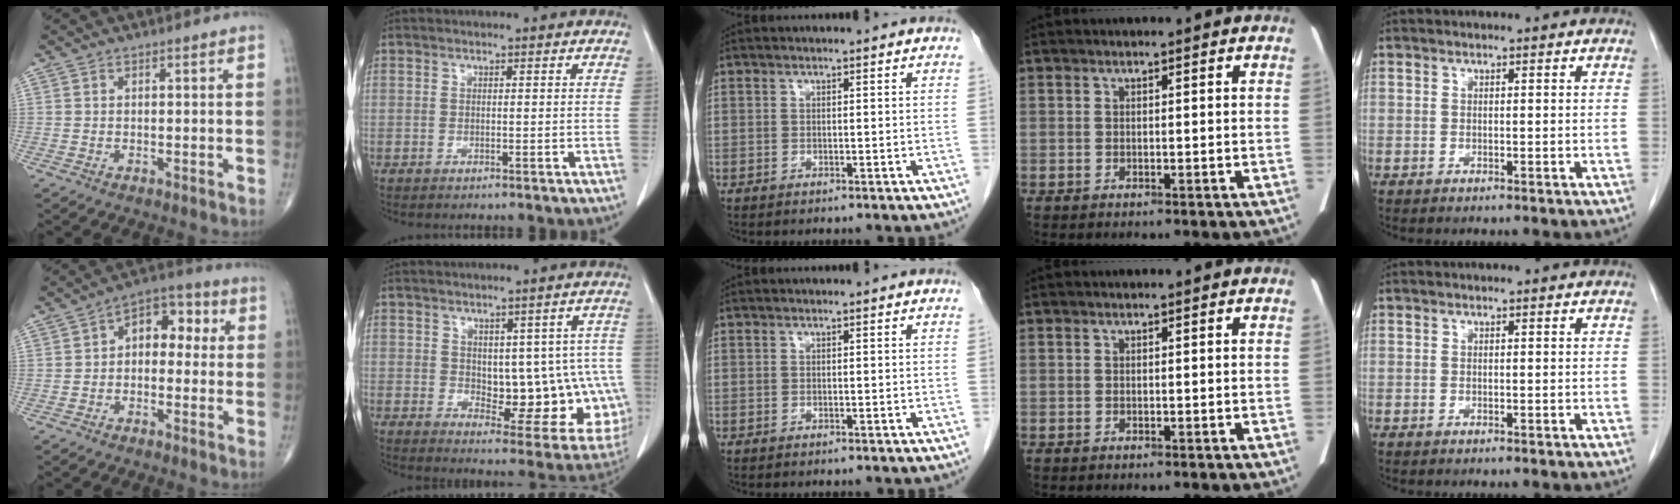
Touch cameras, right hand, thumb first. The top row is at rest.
{"thumb": {"total": 8.7, "force": [0.9, 5.8, 6.5], "torque": [-0.058, 0.034, -0.001]}, "index": {"total": 13.2, "force": [-0.3, 7.0, 11.2], "torque": [-0.121, 0.012, 0.019]}}